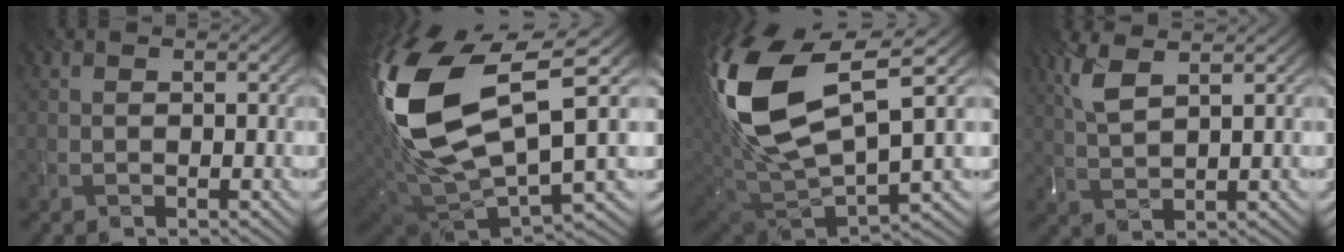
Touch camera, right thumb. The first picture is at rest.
{"total": 18.7, "force": [5.3, 8.3, 15.9], "torque": [-0.381, 0.007, 0.100]}
{"total": 17.3, "force": [5.8, 7.5, 14.4], "torque": [-0.341, 0.007, 0.114]}
{"total": 5.3, "force": [3.0, 1.3, 4.1], "torque": [-0.112, 0.010, 0.065]}